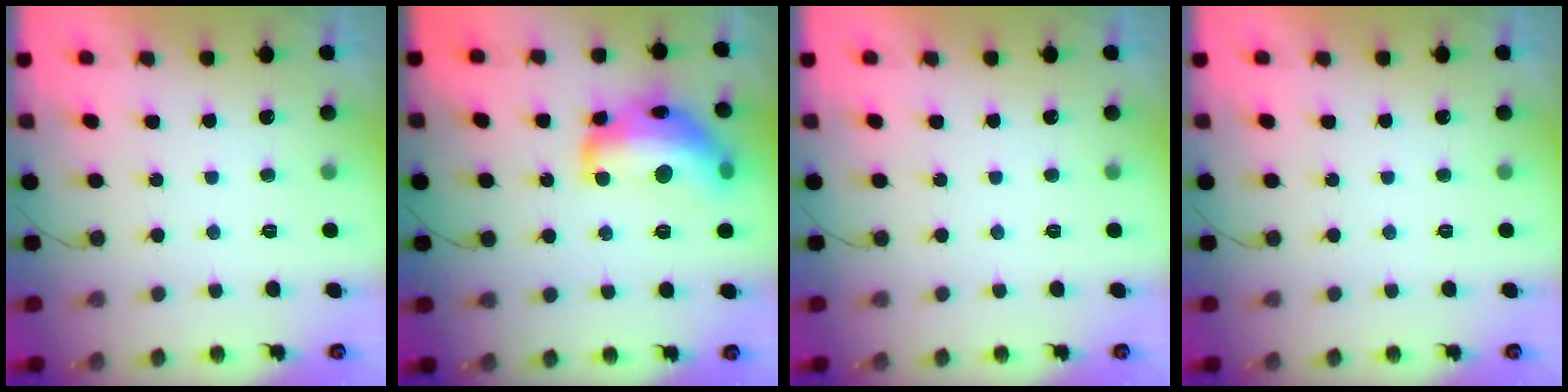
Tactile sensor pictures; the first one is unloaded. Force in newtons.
{"total": 19.0, "press": 18.9, "slide": 1.1}
{"total": 0.0}
{"total": 0.0}